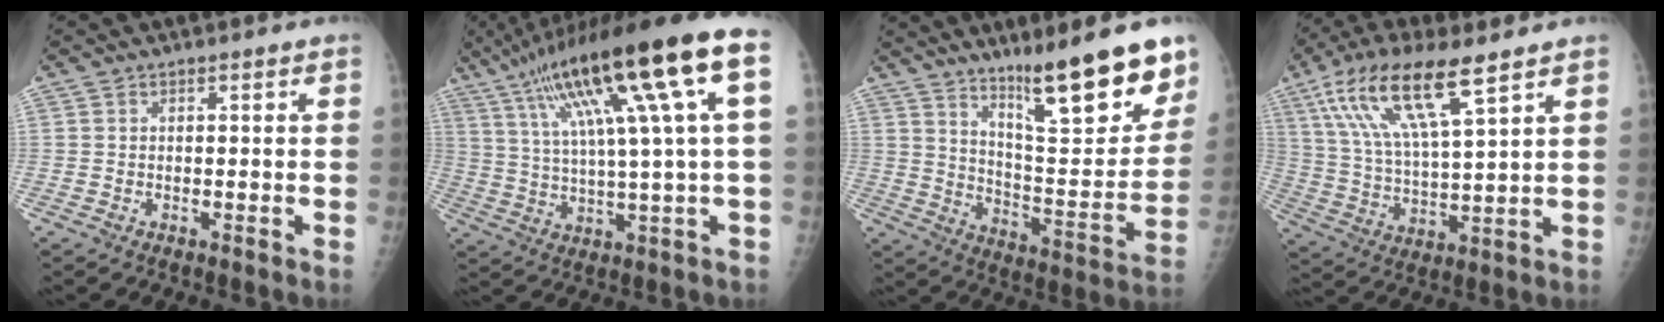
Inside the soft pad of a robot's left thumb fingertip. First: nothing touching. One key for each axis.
{"total": 23.2, "fx": 8.9, "fy": 2.7, "fz": 21.3, "tx": -0.356, "ty": 0.014, "tz": 0.145}
{"total": 20.4, "fx": 14.0, "fy": 4.0, "fz": 14.3, "tx": -0.170, "ty": -0.090, "tz": 0.227}
{"total": 16.2, "fx": 8.8, "fy": 4.0, "fz": 13.0, "tx": -0.255, "ty": -0.021, "tz": 0.174}